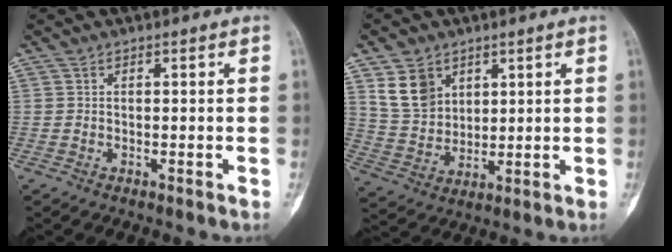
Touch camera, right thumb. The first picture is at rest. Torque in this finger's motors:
{"motor_torque": [0.30, 1.05, 0.05, 0.11, 0.02]}